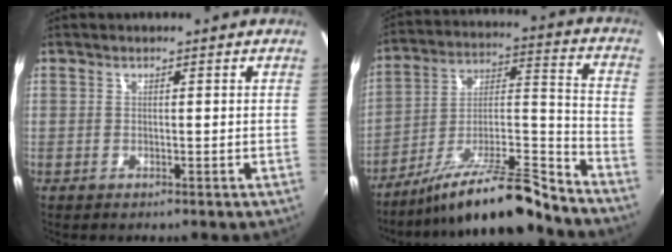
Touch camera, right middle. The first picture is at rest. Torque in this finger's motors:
{"motor_torque": [1.11, -1.03, 0.53, 0.21]}